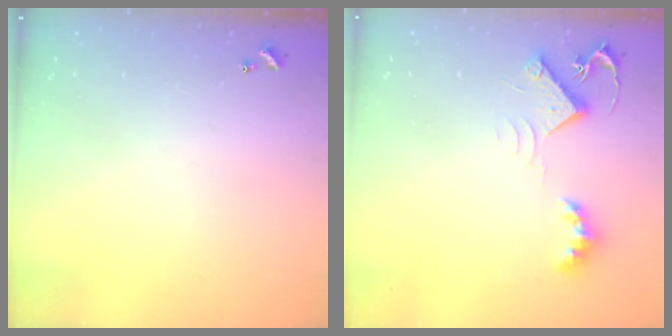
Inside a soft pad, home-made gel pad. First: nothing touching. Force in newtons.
{"total": 8.2, "press": 8.2, "slide": 0.5}